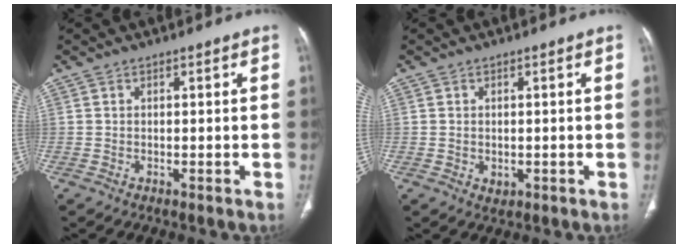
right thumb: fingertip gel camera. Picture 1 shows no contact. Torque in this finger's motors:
{"motor_torque": [-0.32, -0.19, -0.41, 0.17, -0.04]}